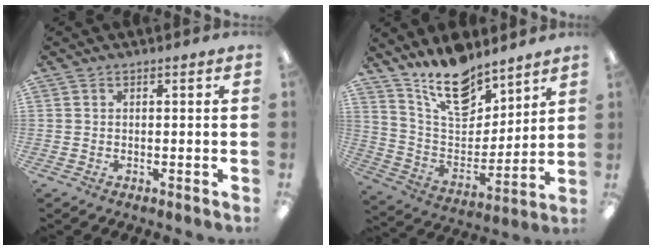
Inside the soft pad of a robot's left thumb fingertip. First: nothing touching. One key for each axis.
{"total": 16.7, "fx": 12.8, "fy": 7.6, "fz": 7.6, "tx": -0.137, "ty": -0.079, "tz": 0.230}